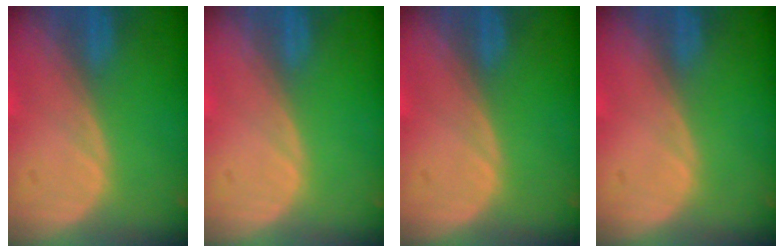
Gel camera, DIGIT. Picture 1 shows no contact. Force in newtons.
{"total": 0.0}
{"total": 0.0}
{"total": 0.0}